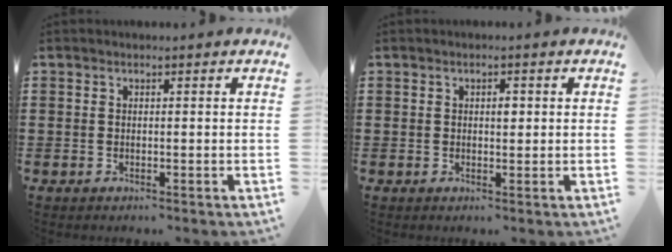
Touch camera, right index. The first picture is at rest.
{"total": 1.5, "force": [0.3, 0.7, 1.3], "torque": [-0.018, 0.002, 0.002]}